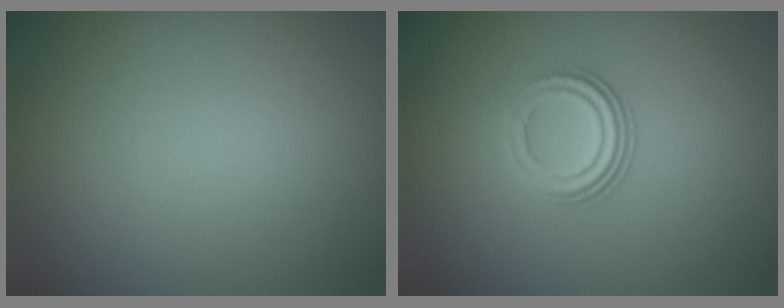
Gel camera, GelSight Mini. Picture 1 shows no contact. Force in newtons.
{"total": 2.9, "press": 2.2, "slide": 2.0}